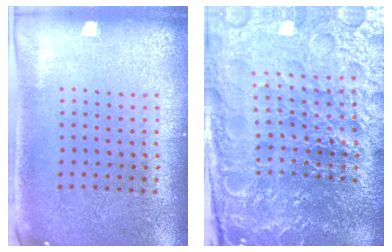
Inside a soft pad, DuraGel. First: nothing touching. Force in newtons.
{"total": 6.2, "press": 5.6, "slide": 2.6}